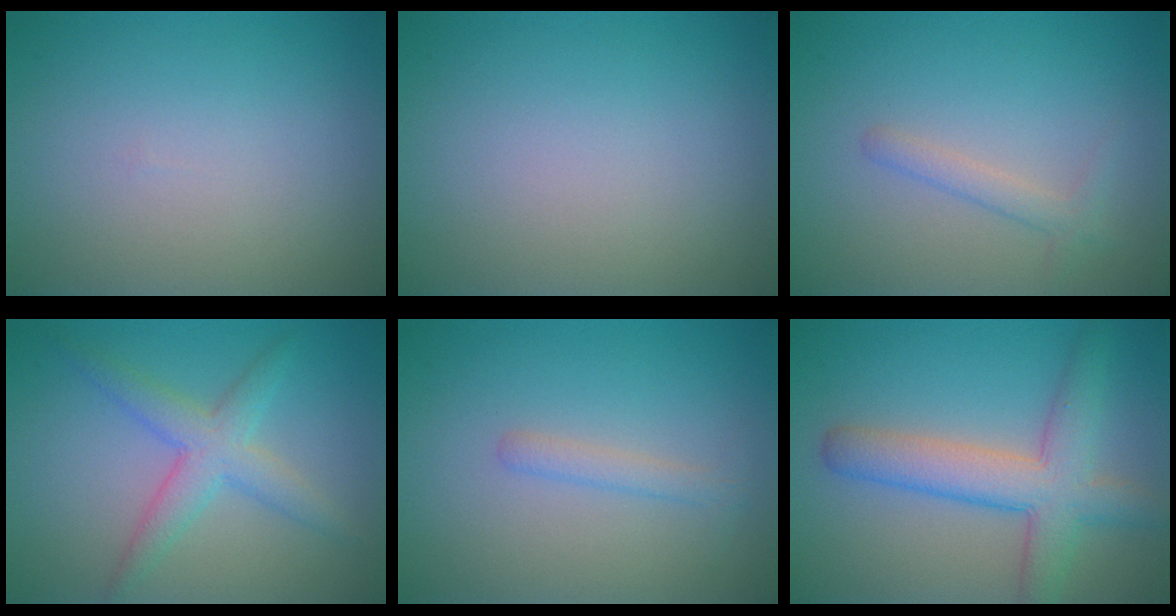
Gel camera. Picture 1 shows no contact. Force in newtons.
{"total": 0.0}
{"total": 1.6, "press": 1.6, "slide": 0.1}
{"total": 3.7, "press": 3.7, "slide": 0.0}
{"total": 1.4, "press": 1.4, "slide": 0.1}
{"total": 5.9, "press": 5.9, "slide": 0.1}